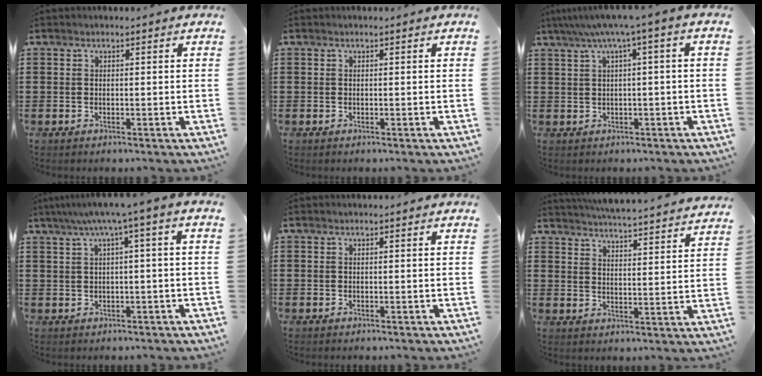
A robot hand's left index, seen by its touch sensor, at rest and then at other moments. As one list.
[{"total": 0.0}, {"total": 4.3, "force": [0.7, -0.3, 4.3], "torque": [-0.082, -0.007, 0.008]}, {"total": 4.5, "force": [0.8, -0.3, 4.4], "torque": [-0.084, -0.005, 0.008]}, {"total": 0.0}, {"total": 4.8, "force": [4.7, -0.6, 0.7], "torque": [-0.034, -0.038, 0.080]}]